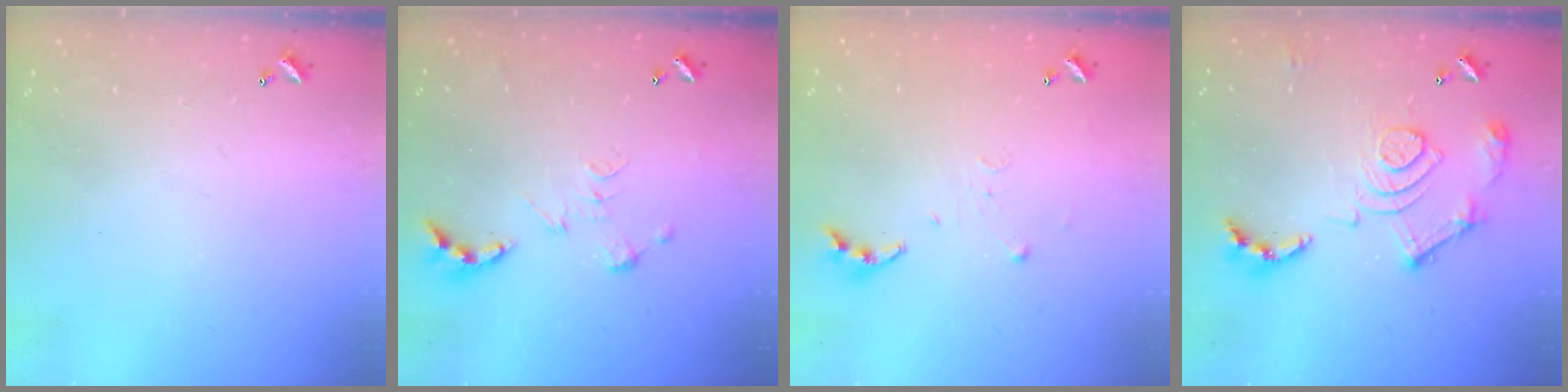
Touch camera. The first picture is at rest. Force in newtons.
{"total": 0.0}
{"total": 4.9, "press": 4.8, "slide": 0.5}
{"total": 16.8, "press": 16.7, "slide": 1.6}